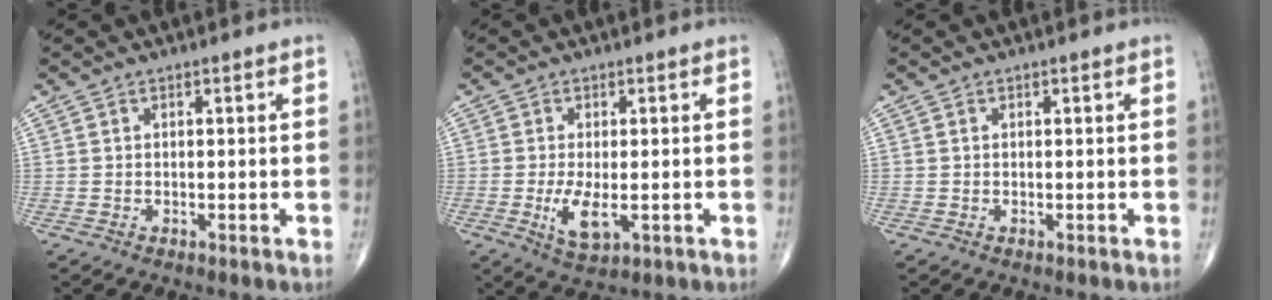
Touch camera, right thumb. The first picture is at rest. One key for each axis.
{"total": 5.5, "fx": -1.1, "fy": 2.2, "fz": 4.9, "tx": -0.093, "ty": -0.013, "tz": -0.014}
{"total": 0.0}